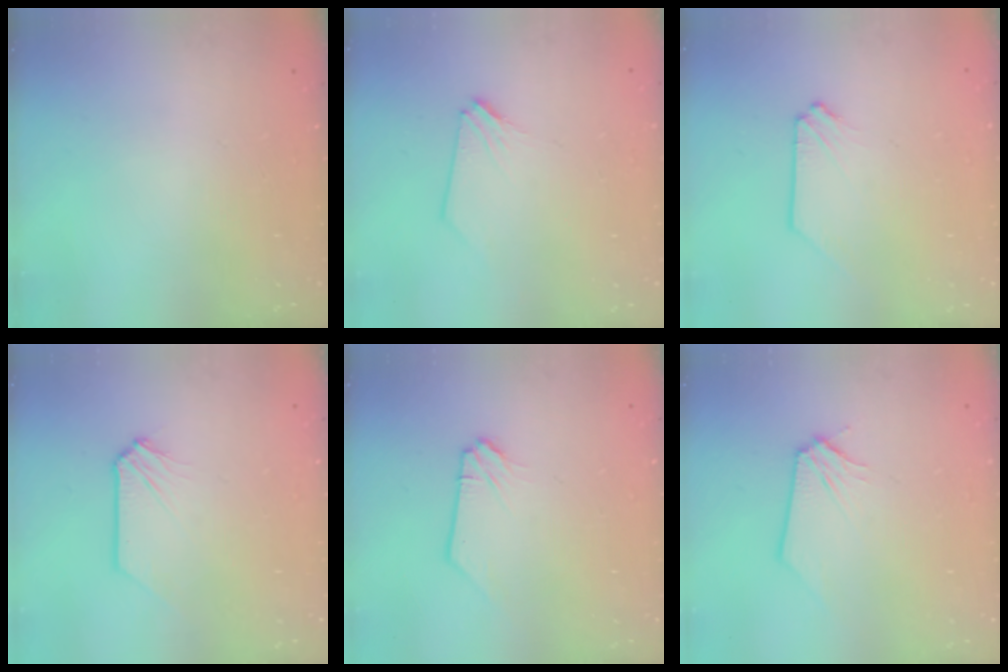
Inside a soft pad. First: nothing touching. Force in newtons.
{"total": 2.0, "press": 2.0, "slide": 0.2}
{"total": 0.0}
{"total": 0.0}
{"total": 0.0}
{"total": 0.0}